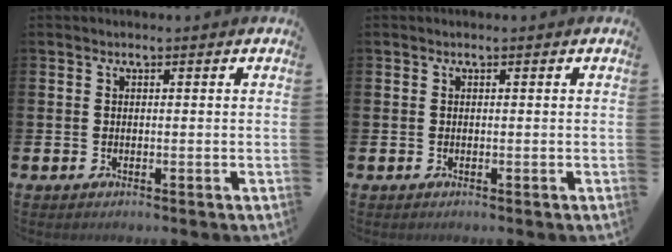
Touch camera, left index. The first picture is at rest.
{"total": 0.0}